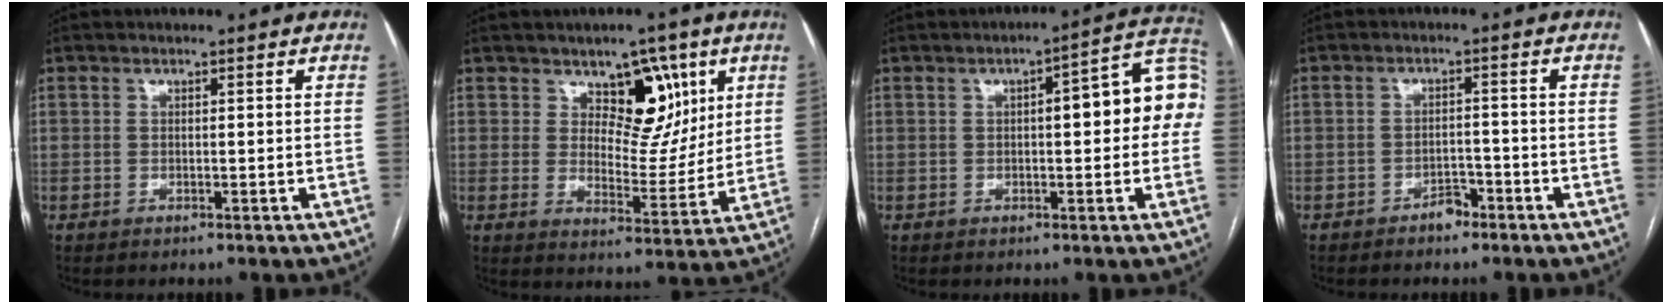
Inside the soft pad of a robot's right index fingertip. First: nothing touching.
{"total": 9.1, "force": [4.6, 5.3, 5.9], "torque": [-0.072, 0.002, 0.076]}
{"total": 11.0, "force": [0.9, 2.8, 10.6], "torque": [-0.132, 0.043, 0.007]}
{"total": 2.6, "force": [-2.0, 1.3, 1.1], "torque": [-0.016, 0.006, -0.030]}